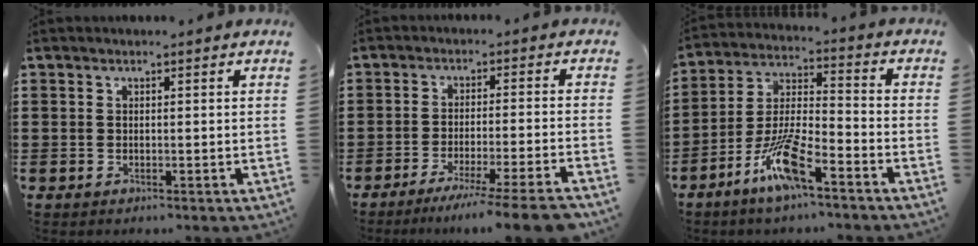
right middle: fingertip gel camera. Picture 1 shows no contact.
{"total": 6.3, "force": [-5.4, -0.7, 3.3], "torque": [-0.048, -0.014, -0.099]}
{"total": 9.4, "force": [-6.1, 1.7, 7.0], "torque": [-0.163, -0.007, -0.119]}